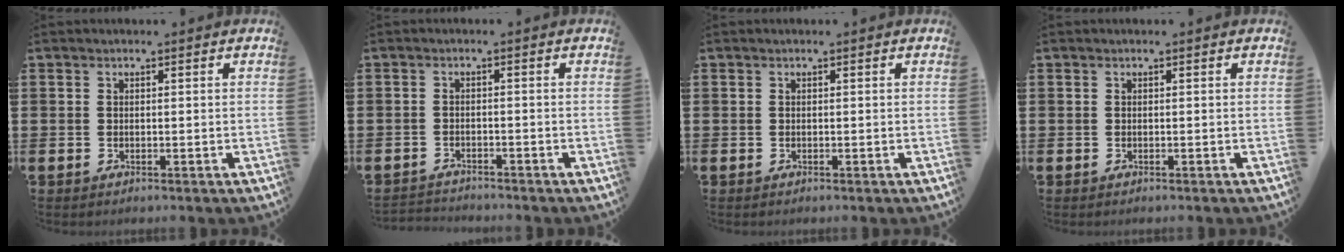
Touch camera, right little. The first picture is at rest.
{"total": 1.5, "force": [-1.5, 0.0, -0.2], "torque": [-0.001, 0.003, -0.033]}
{"total": 0.0}
{"total": 0.0}